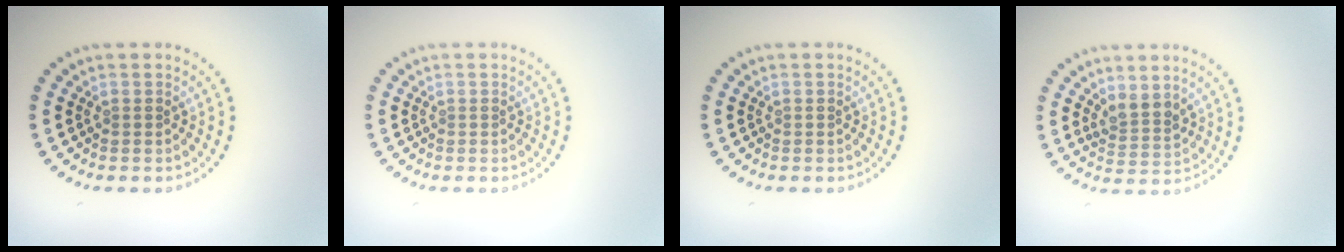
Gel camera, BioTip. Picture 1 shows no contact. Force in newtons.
{"total": 0.0}
{"total": 0.0}
{"total": 2.2, "press": 1.9, "slide": 1.2}